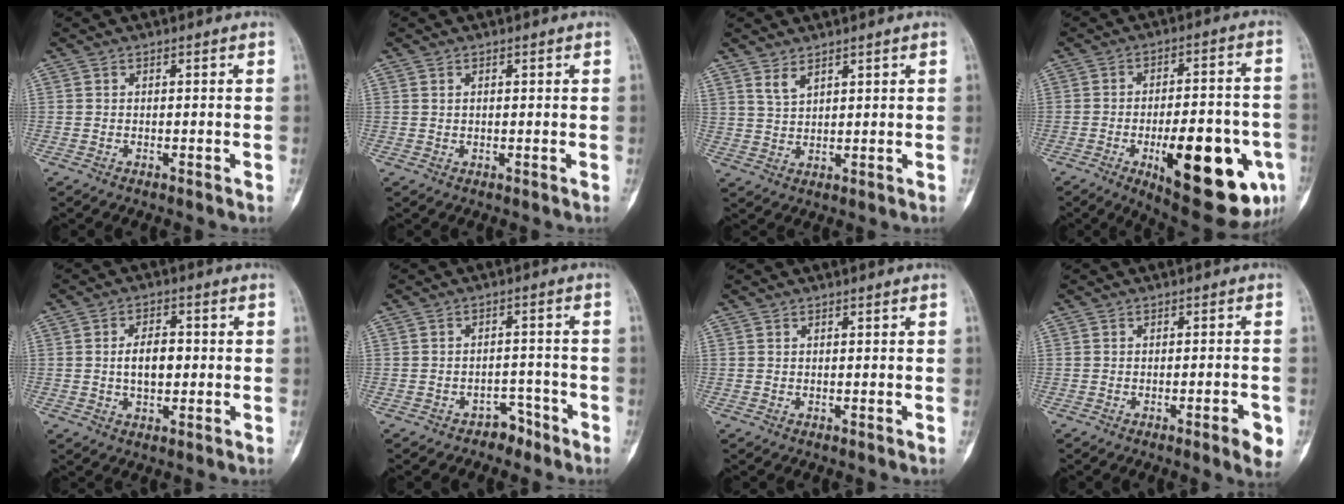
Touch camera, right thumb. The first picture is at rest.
{"total": 0.6, "force": [0.3, 0.3, 0.4], "torque": [-0.001, 0.005, 0.006]}
{"total": 3.0, "force": [2.2, 1.4, 1.4], "torque": [-0.014, -0.014, 0.050]}
{"total": 23.4, "force": [-8.1, 8.6, 20.2], "torque": [-0.237, 0.016, -0.096]}
{"total": 6.1, "force": [0.0, 3.7, 4.8], "torque": [-0.067, 0.008, 0.000]}
{"total": 3.6, "force": [-2.7, 2.3, 0.6], "torque": [0.009, 0.037, -0.036]}
{"total": 0.0}
{"total": 4.4, "force": [-1.9, 0.8, 3.9], "torque": [-0.046, 0.006, -0.024]}